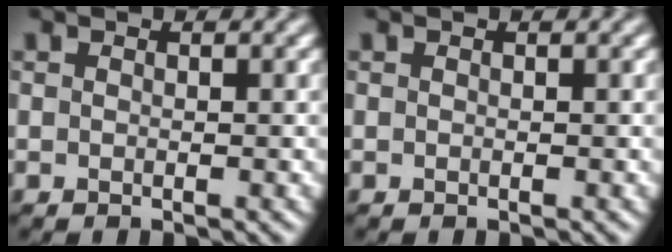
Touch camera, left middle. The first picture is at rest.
{"total": 0.0}